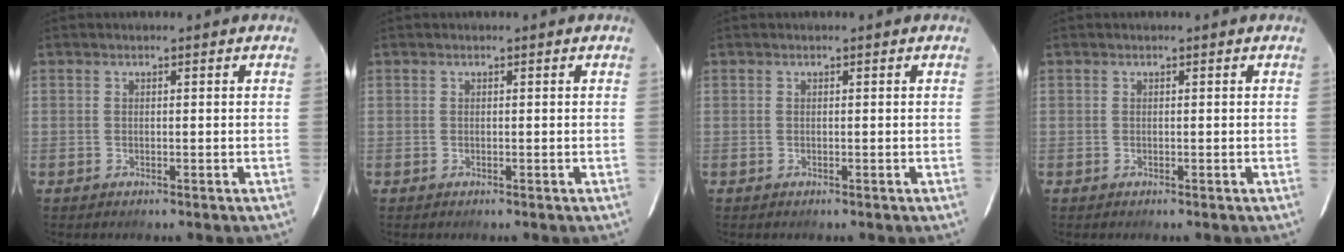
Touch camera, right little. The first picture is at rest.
{"total": 0.0}
{"total": 0.0}
{"total": 0.0}